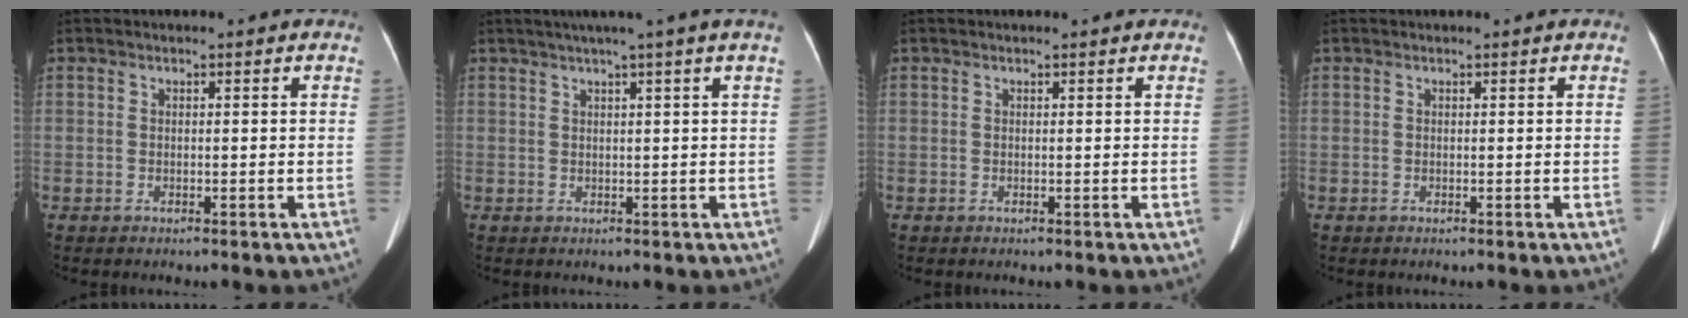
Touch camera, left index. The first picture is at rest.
{"total": 5.2, "force": [3.7, -1.5, 3.3], "torque": [-0.041, 0.016, 0.054]}
{"total": 1.0, "force": [0.9, 0.1, 0.3], "torque": [-0.010, 0.008, 0.009]}
{"total": 0.5, "force": [0.5, 0.0, 0.1], "torque": [-0.001, 0.010, 0.009]}